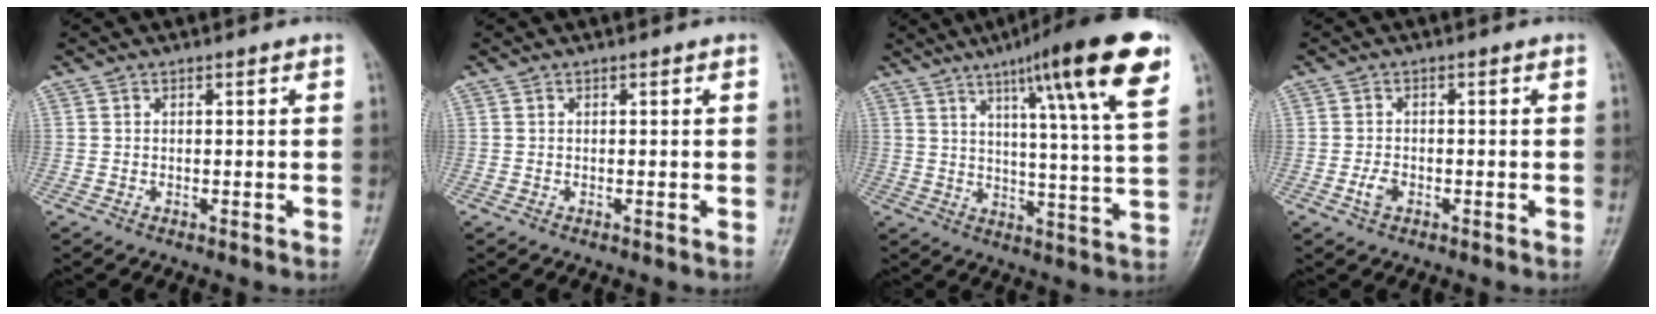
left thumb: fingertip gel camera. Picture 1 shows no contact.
{"total": 0.0}
{"total": 20.1, "force": [10.8, 1.9, 16.8], "torque": [-0.231, -0.035, 0.151]}
{"total": 2.4, "force": [-1.0, 1.5, 1.6], "torque": [-0.032, 0.005, -0.019]}